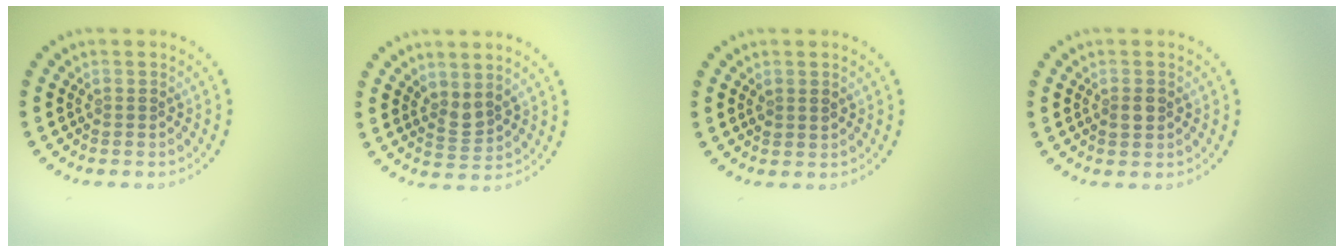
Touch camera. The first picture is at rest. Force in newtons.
{"total": 1.8, "press": 1.4, "slide": 1.1}
{"total": 1.0, "press": 0.9, "slide": 0.3}
{"total": 1.0, "press": 1.0, "slide": 0.1}